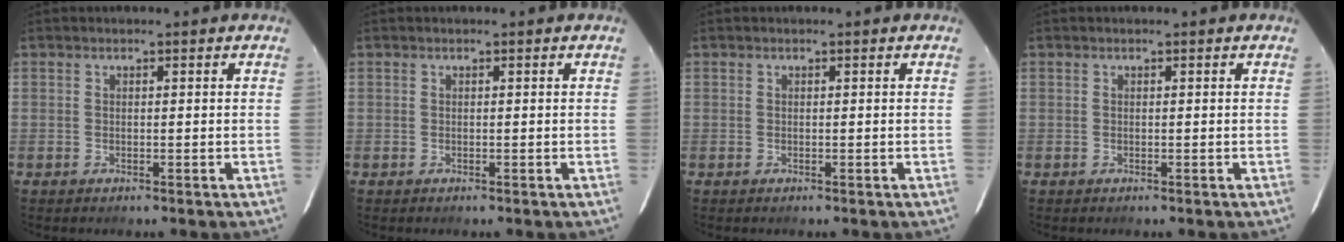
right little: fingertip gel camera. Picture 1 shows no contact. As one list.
[{"total": 0.0}, {"total": 0.0}, {"total": 0.0}]